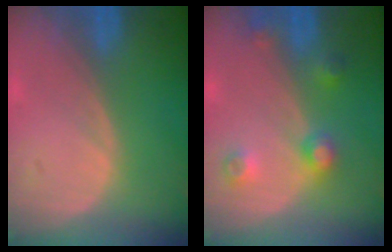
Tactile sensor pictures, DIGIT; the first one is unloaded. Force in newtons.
{"total": 4.5, "press": 4.0, "slide": 2.1}